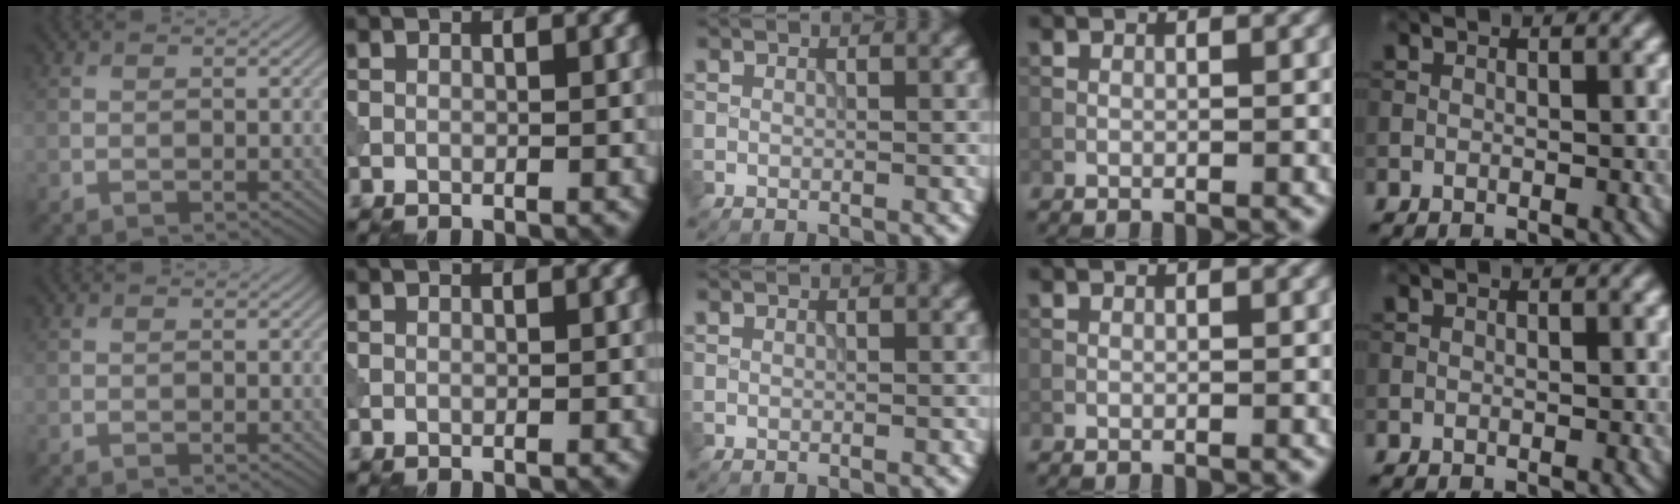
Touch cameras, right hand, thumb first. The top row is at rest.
{}